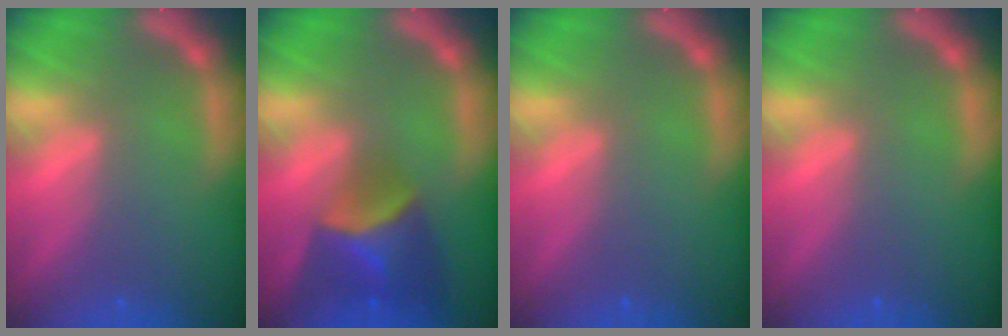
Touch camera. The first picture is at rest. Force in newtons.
{"total": 6.5}
{"total": 0.0}
{"total": 0.0}